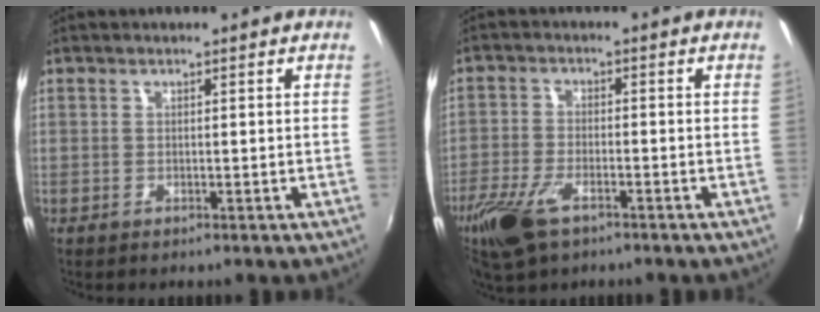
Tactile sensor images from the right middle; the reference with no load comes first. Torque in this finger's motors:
{"motor_torque": [0.98, -0.89, 0.39, 0.15]}